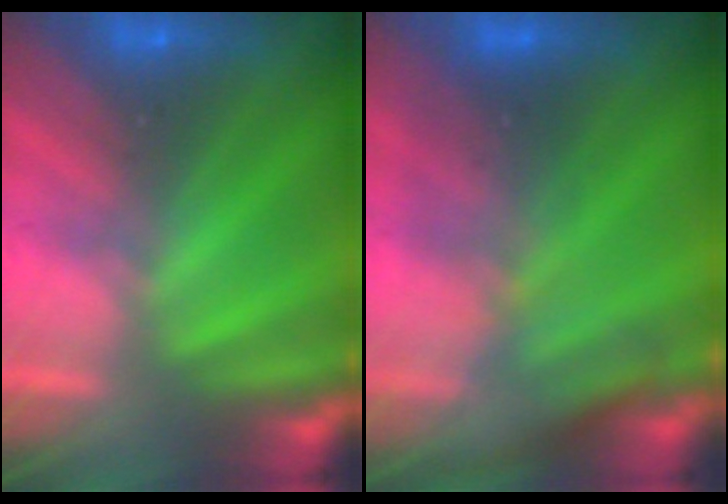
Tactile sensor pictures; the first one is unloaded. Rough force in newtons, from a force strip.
{"total": 2.7}